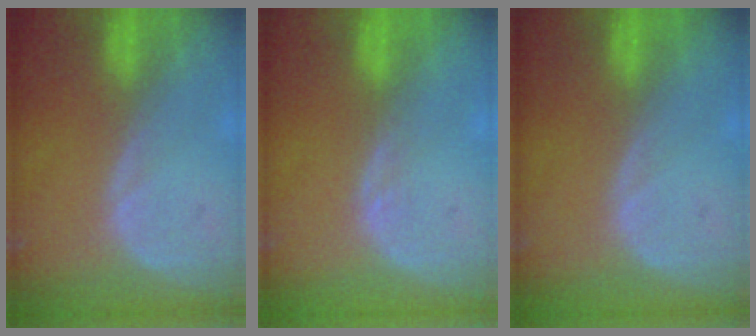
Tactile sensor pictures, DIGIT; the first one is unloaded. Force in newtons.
{"total": 0.7, "press": 0.7, "slide": 0.1}
{"total": 0.0}